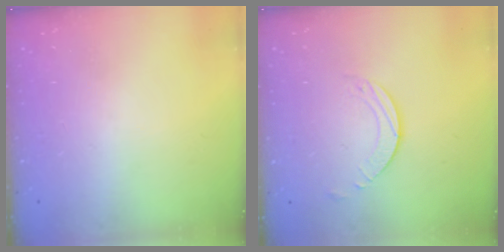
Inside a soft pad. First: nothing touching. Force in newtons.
{"total": 1.9, "press": 1.9, "slide": 0.2}